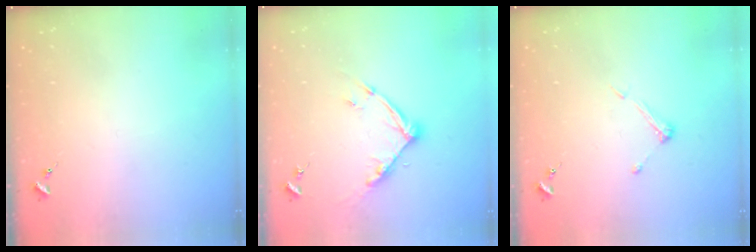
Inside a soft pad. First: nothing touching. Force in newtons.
{"total": 10.3, "press": 10.2, "slide": 0.9}
{"total": 5.7, "press": 5.7, "slide": 0.4}